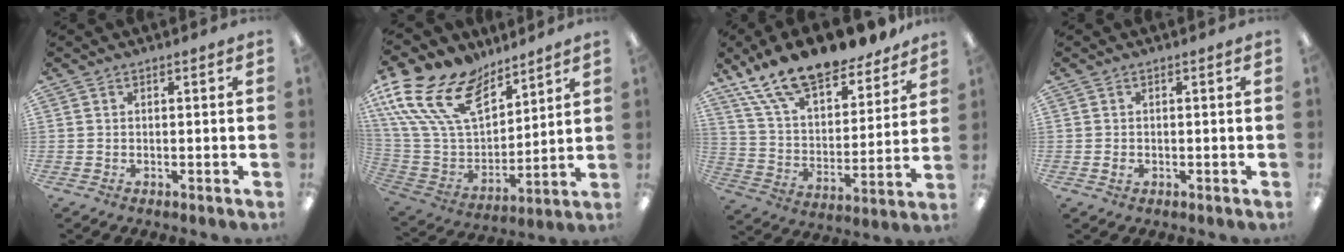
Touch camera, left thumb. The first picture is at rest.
{"total": 21.9, "force": [13.5, 12.5, 11.8], "torque": [-0.269, -0.078, 0.249]}
{"total": 19.6, "force": [15.9, 6.7, 9.3], "torque": [-0.177, -0.104, 0.283]}
{"total": 1.1, "force": [-0.2, 0.8, 0.8], "torque": [-0.013, 0.001, -0.004]}